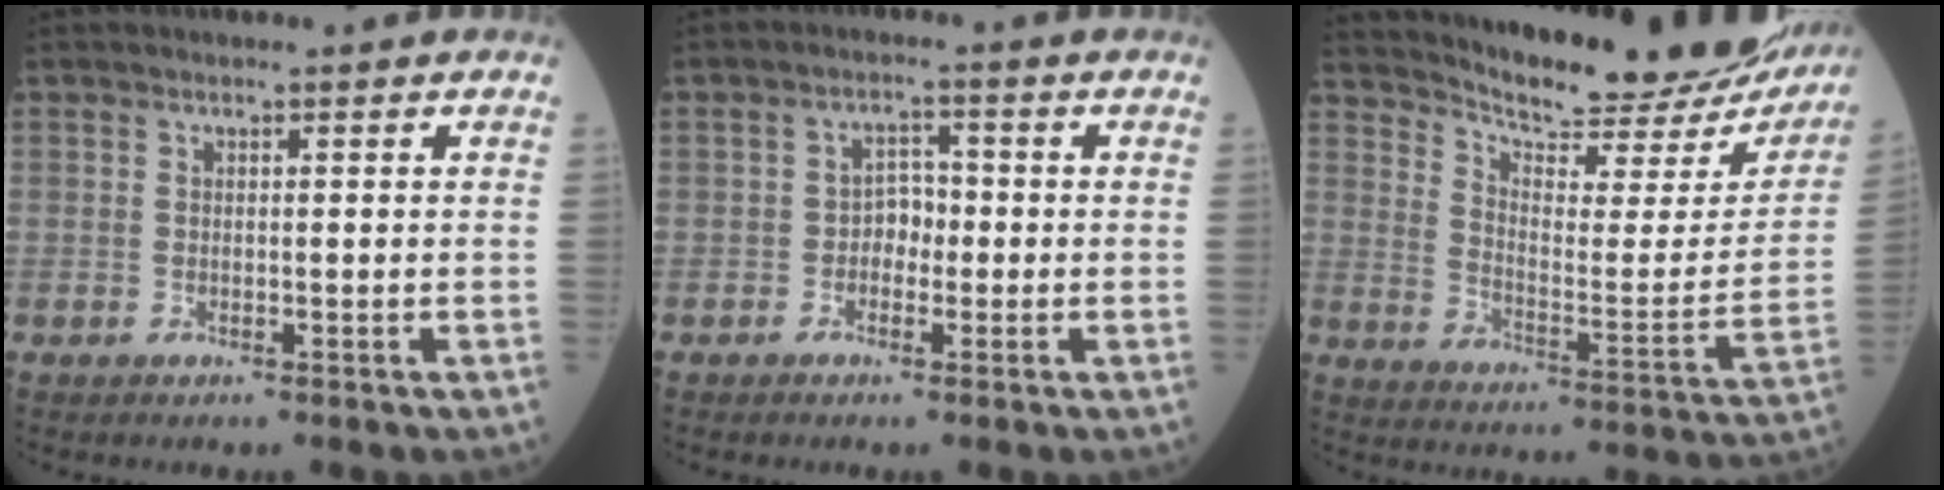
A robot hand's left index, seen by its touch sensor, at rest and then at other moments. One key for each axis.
{"total": 2.9, "fx": -0.7, "fy": 2.0, "fz": 1.9, "tx": -0.025, "ty": 0.010, "tz": -0.019}
{"total": 25.1, "fx": 23.3, "fy": 4.7, "fz": 8.0, "tx": -0.121, "ty": -0.079, "tz": 0.299}